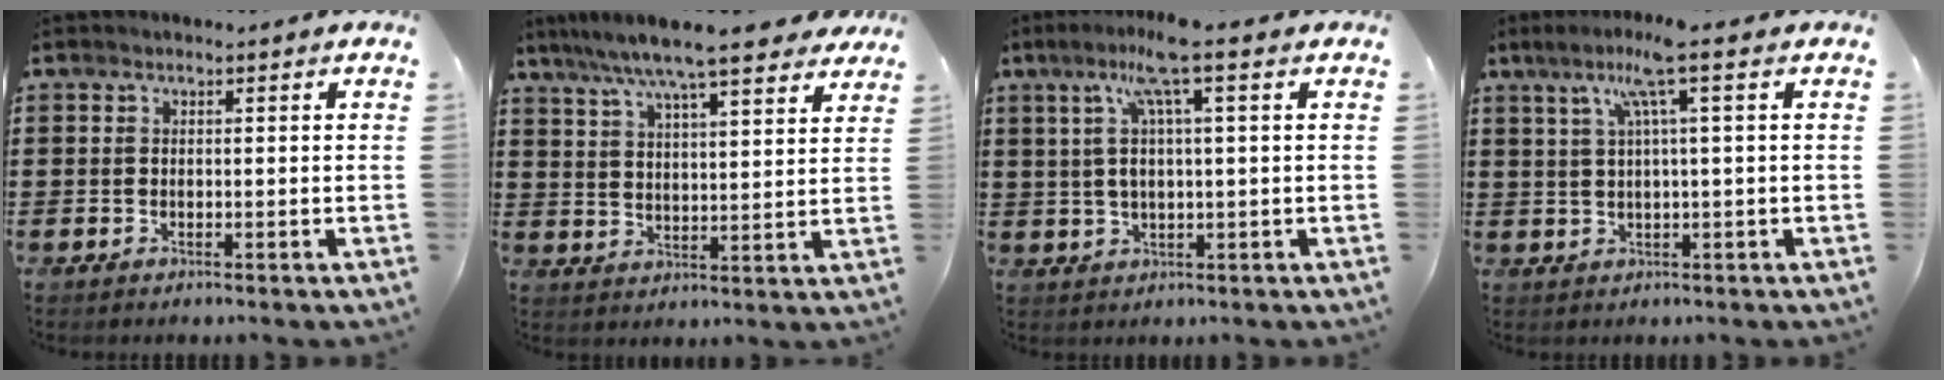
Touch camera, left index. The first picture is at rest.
{"total": 8.7, "force": [7.4, 0.5, 4.6], "torque": [-0.114, -0.025, 0.129]}
{"total": 7.8, "force": [3.1, 0.5, 7.1], "torque": [-0.157, -0.002, 0.048]}
{"total": 6.8, "force": [2.8, -0.2, 6.3], "torque": [-0.128, 0.006, 0.043]}